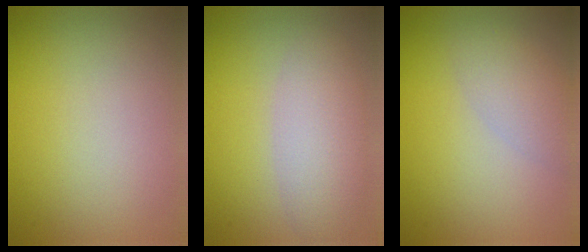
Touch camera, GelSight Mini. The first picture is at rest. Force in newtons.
{"total": 4.1, "press": 4.1, "slide": 0.2}
{"total": 2.8, "press": 2.8, "slide": 0.1}